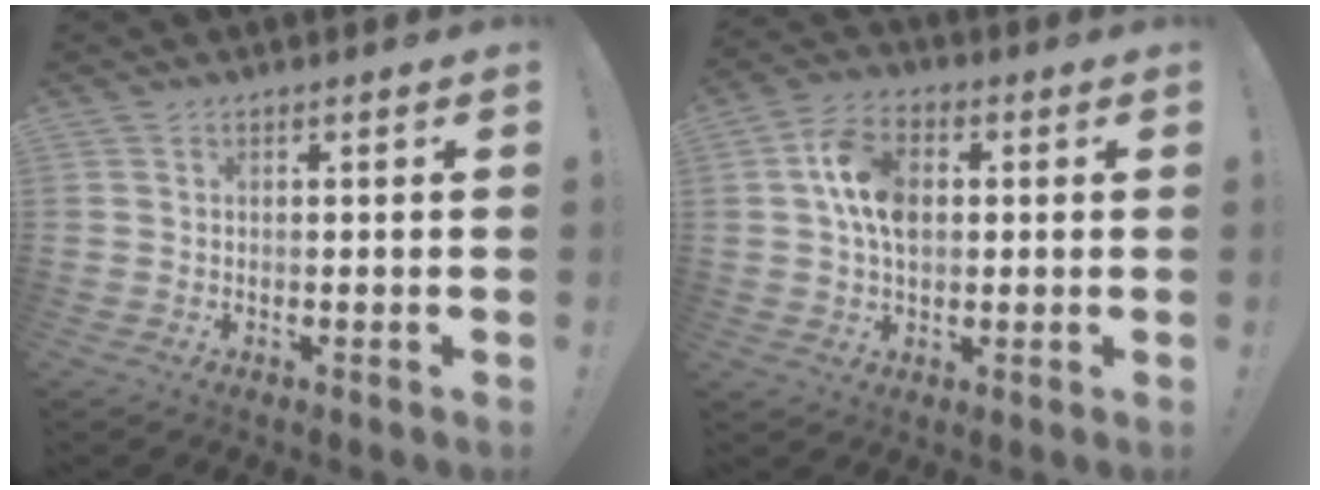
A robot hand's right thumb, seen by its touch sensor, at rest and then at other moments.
{"total": 11.7, "force": [1.6, 8.0, 8.5], "torque": [-0.148, 0.011, 0.032]}